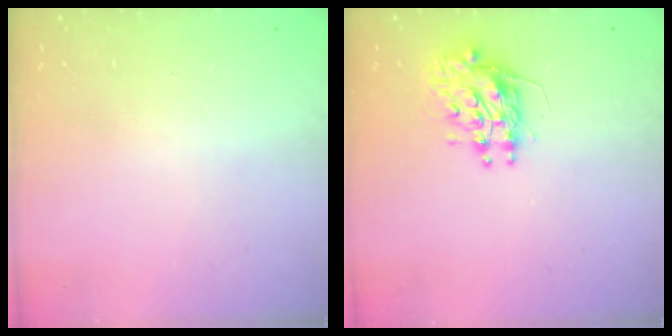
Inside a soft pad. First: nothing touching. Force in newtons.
{"total": 10.4, "press": 10.4, "slide": 0.9}